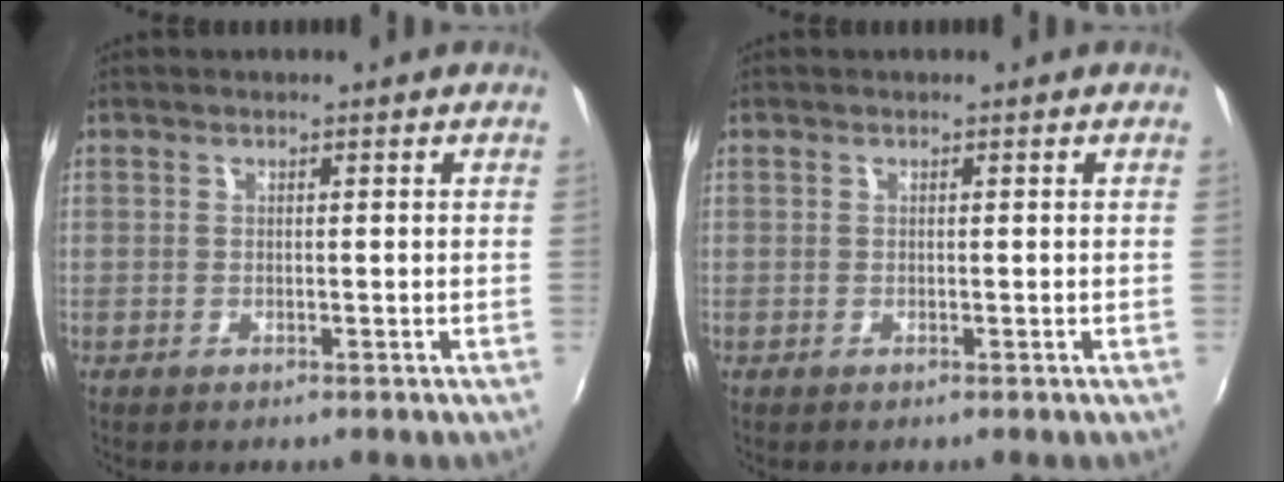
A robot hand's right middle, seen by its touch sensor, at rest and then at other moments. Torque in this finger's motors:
{"motor_torque": [-0.05, -0.04, -0.01, 0.00]}